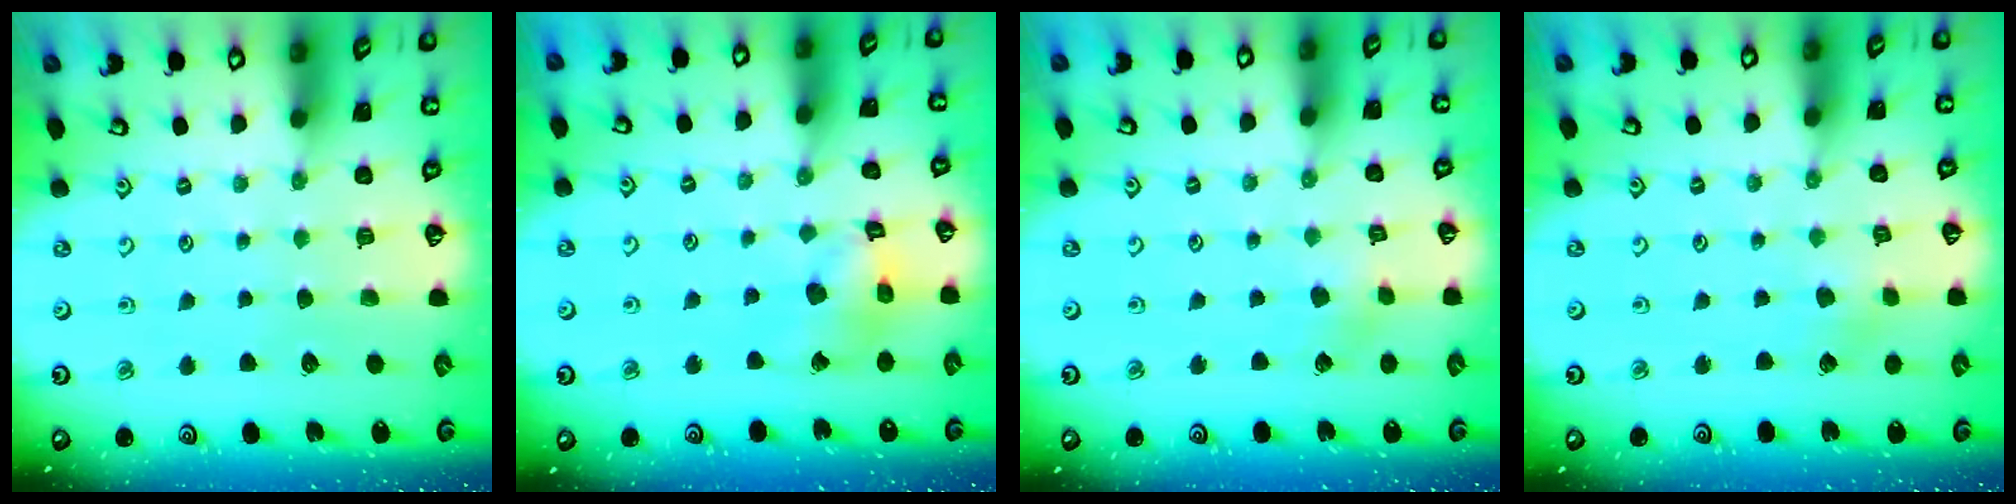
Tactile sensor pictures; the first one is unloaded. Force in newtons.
{"total": 11.0, "press": 11.0, "slide": 1.2}
{"total": 3.0, "press": 2.9, "slide": 0.6}
{"total": 1.5, "press": 1.5, "slide": 0.2}